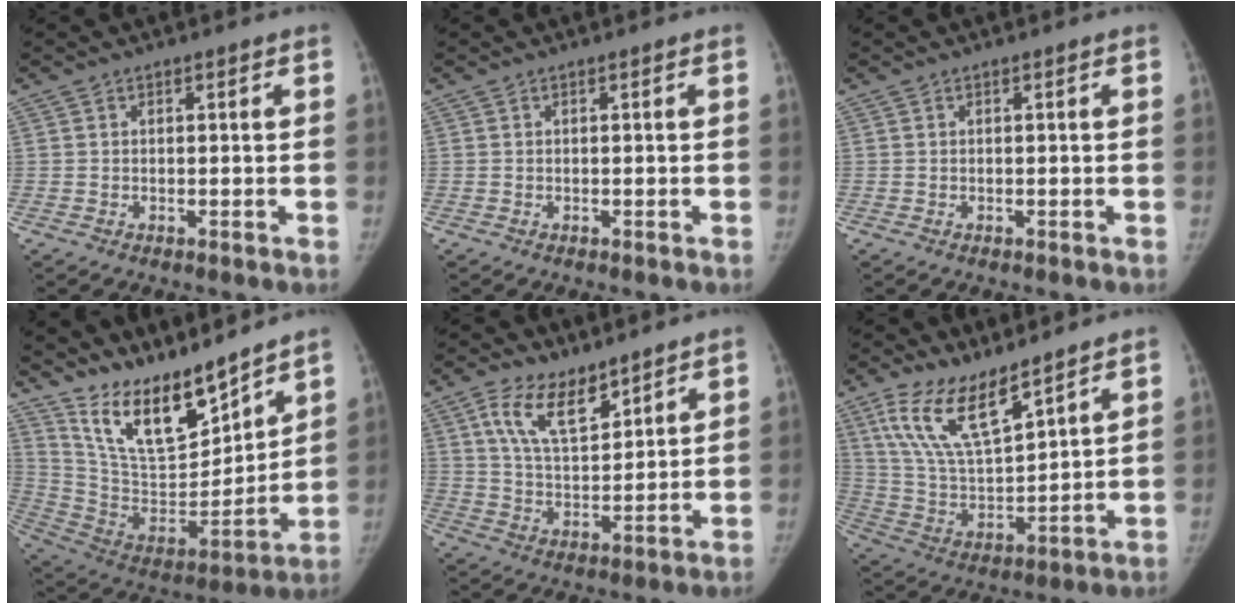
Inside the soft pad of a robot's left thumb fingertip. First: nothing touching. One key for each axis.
{"total": 0.0}
{"total": 0.0}
{"total": 17.7, "fx": 14.6, "fy": 5.1, "fz": 8.6, "tx": -0.107, "ty": -0.103, "tz": 0.279}
{"total": 10.7, "fx": 6.8, "fy": 5.0, "fz": 6.6, "tx": -0.103, "ty": -0.040, "tz": 0.134}
{"total": 14.1, "fx": 9.5, "fy": 4.5, "fz": 9.5, "tx": -0.167, "ty": -0.052, "tz": 0.200}